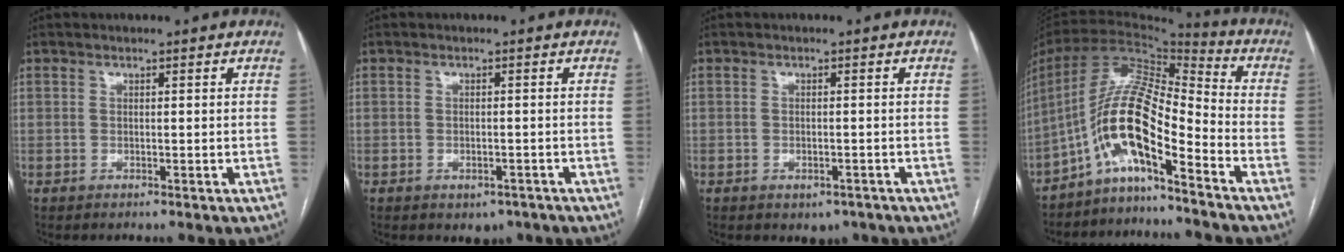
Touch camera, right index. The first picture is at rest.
{"total": 2.8, "force": [-1.7, 1.9, 1.2], "torque": [-0.006, 0.002, -0.012]}
{"total": 2.6, "force": [-1.6, 1.8, 1.1], "torque": [-0.005, 0.001, -0.011]}
{"total": 12.1, "force": [-6.4, 2.2, 10.0], "torque": [-0.192, 0.026, -0.118]}